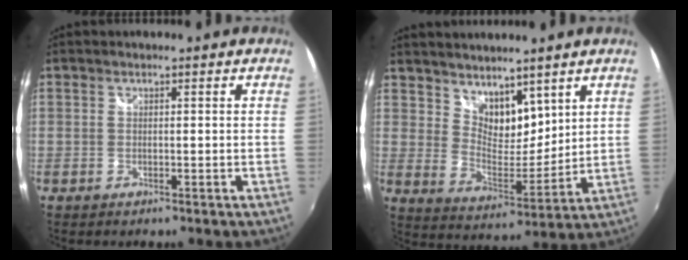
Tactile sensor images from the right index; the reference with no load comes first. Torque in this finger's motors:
{"motor_torque": [0.04, 0.07, 0.14, 0.02]}